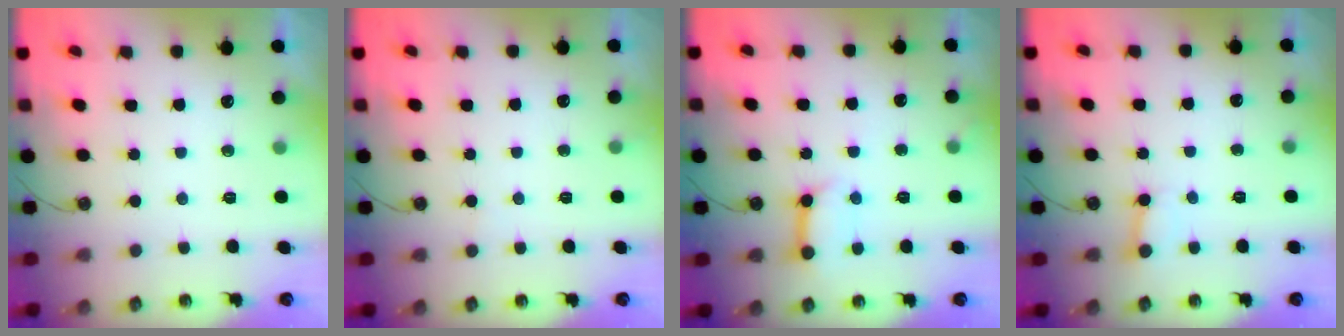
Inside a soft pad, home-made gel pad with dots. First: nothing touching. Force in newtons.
{"total": 2.5, "press": 2.5, "slide": 0.3}
{"total": 10.7, "press": 10.6, "slide": 1.3}
{"total": 2.4, "press": 2.4, "slide": 0.0}